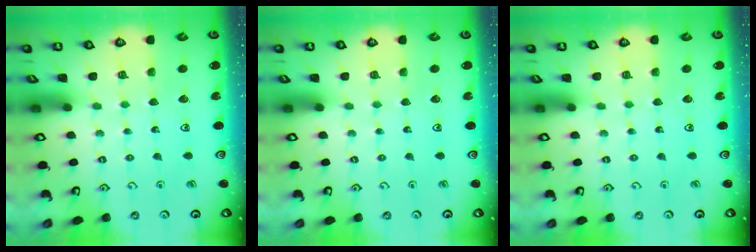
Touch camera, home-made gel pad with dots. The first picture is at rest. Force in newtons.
{"total": 0.0}
{"total": 0.0}